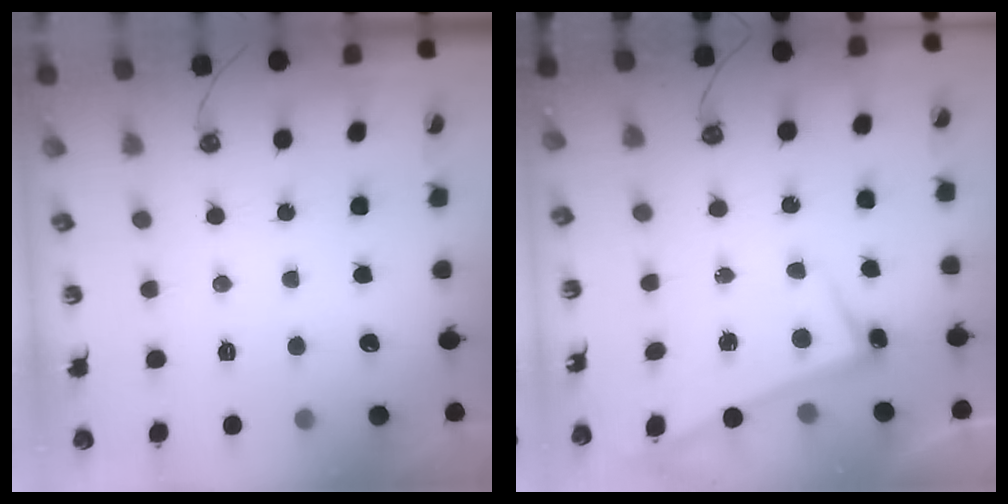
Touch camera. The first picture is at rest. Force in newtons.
{"total": 2.7, "press": 2.7, "slide": 0.4}